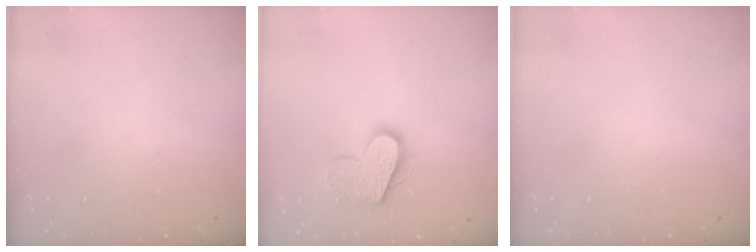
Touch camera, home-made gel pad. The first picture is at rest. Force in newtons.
{"total": 14.3, "press": 14.3, "slide": 1.1}
{"total": 0.0}